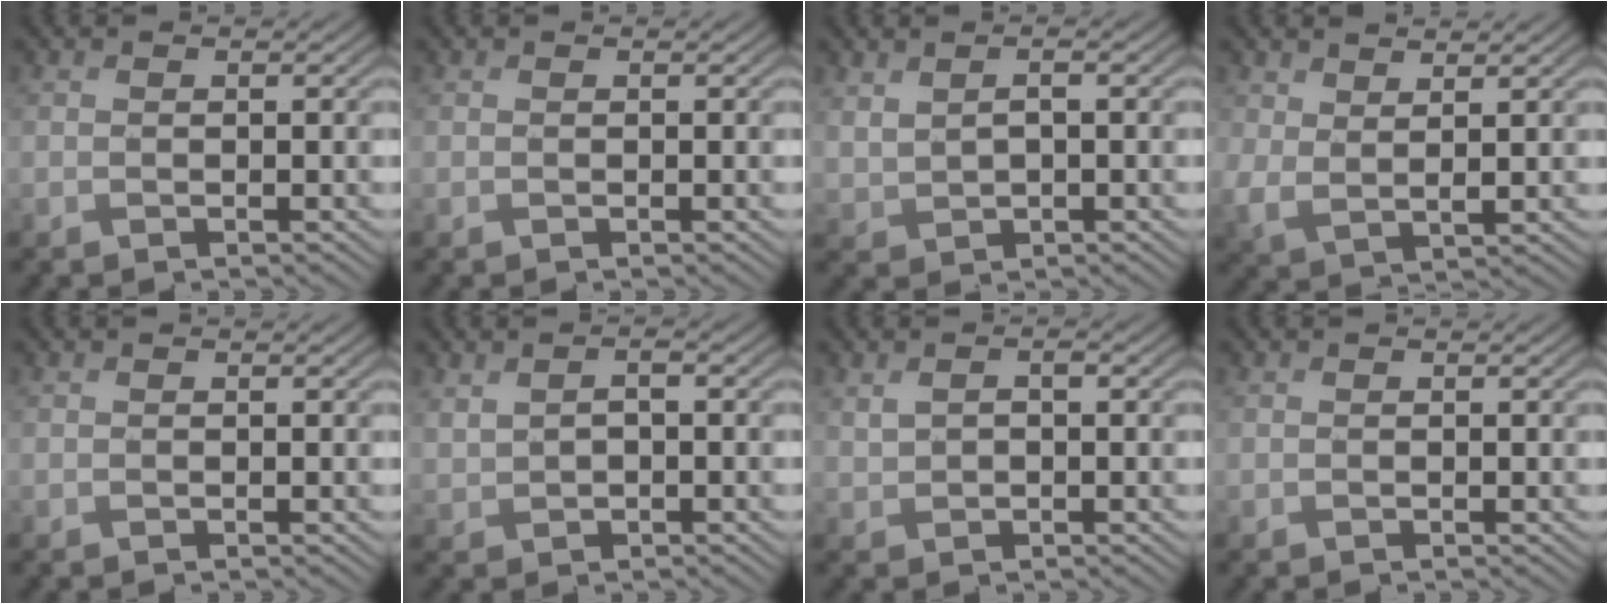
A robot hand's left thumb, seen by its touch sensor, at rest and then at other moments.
{"total": 0.0}
{"total": 3.4, "force": [1.2, 1.9, 2.6], "torque": [-0.070, 0.002, 0.029]}
{"total": 4.0, "force": [2.5, 1.9, 2.5], "torque": [-0.066, -0.006, 0.050]}
{"total": 0.0}
{"total": 3.0, "force": [0.7, 1.8, 2.3], "torque": [-0.057, 0.003, 0.014]}
{"total": 2.1, "force": [0.6, 1.3, 1.6], "torque": [-0.040, 0.003, 0.013]}
{"total": 0.0}